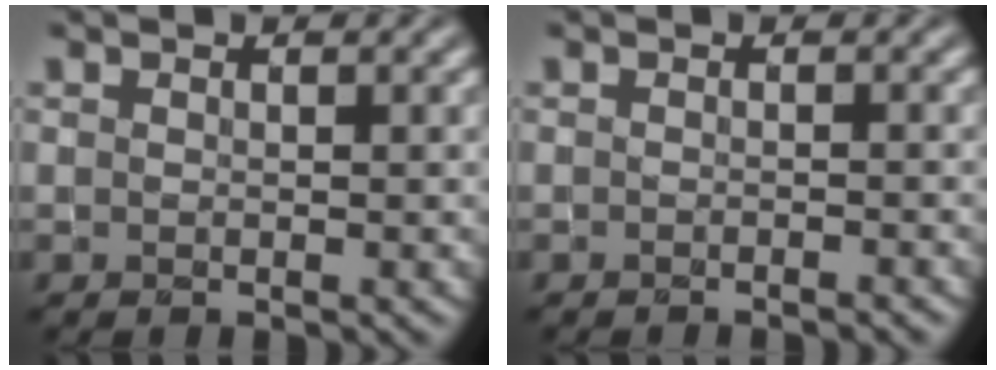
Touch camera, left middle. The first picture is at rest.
{"total": 1.1, "force": [-1.0, 0.1, 0.5], "torque": [-0.001, -0.005, -0.017]}